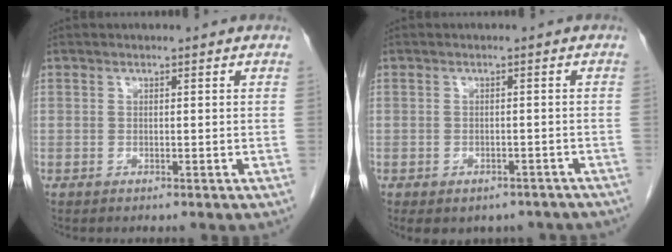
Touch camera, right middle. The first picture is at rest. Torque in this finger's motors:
{"motor_torque": [1.02, -0.96, 0.10, 0.05]}